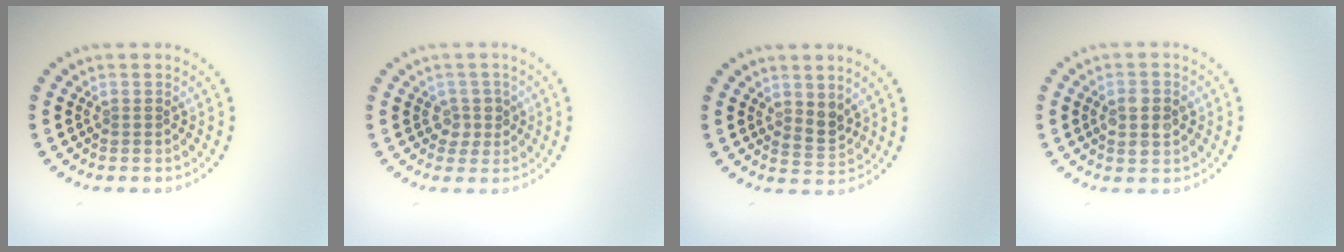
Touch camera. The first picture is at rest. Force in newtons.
{"total": 1.5, "press": 1.3, "slide": 0.8}
{"total": 1.9, "press": 1.6, "slide": 1.0}
{"total": 2.7, "press": 2.7, "slide": 0.1}